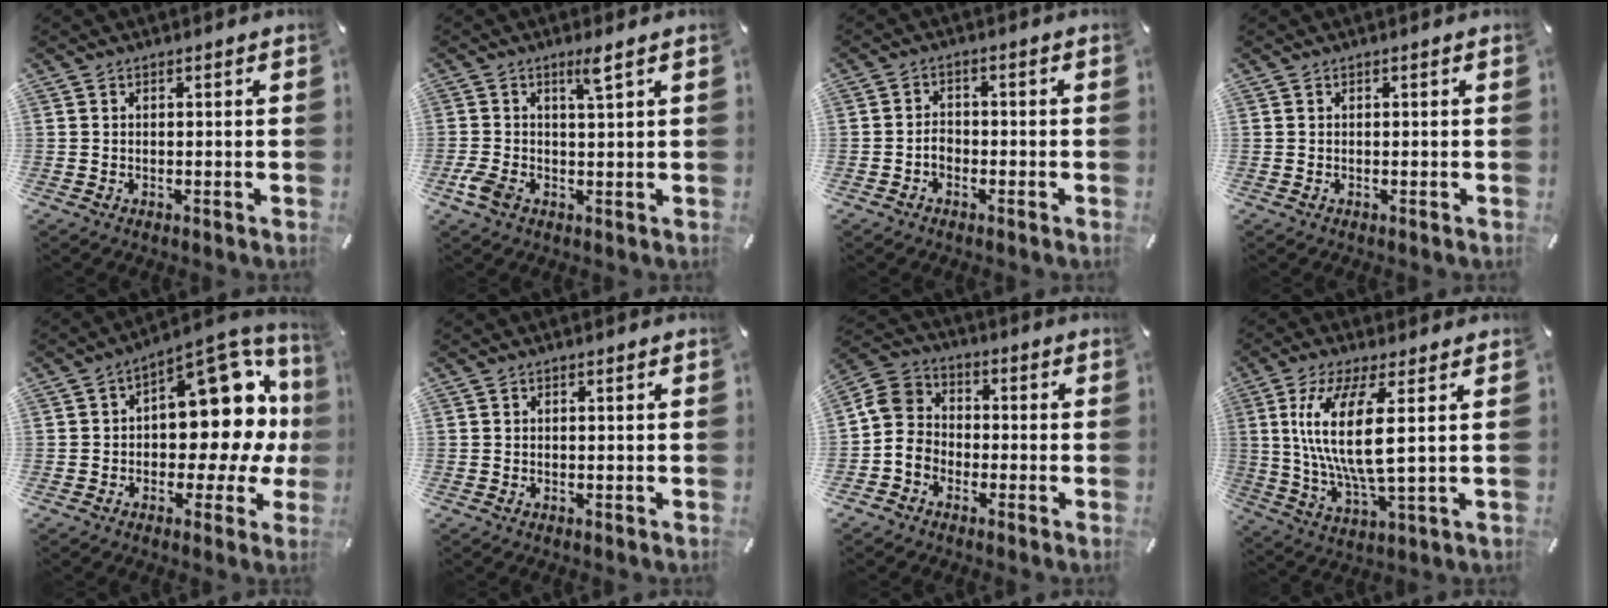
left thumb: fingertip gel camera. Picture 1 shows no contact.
{"total": 4.7, "force": [0.6, 1.3, 4.4], "torque": [-0.091, -0.001, 0.010]}
{"total": 2.8, "force": [-1.2, 2.0, 1.6], "torque": [-0.032, 0.006, -0.022]}
{"total": 0.0}
{"total": 17.6, "force": [4.5, 10.2, 13.6], "torque": [-0.162, -0.052, 0.076]}
{"total": 0.0}
{"total": 8.1, "force": [-3.1, 7.1, 2.3], "torque": [-0.049, 0.035, -0.059]}
{"total": 14.3, "force": [2.8, 3.6, 13.5], "torque": [-0.295, -0.016, 0.042]}